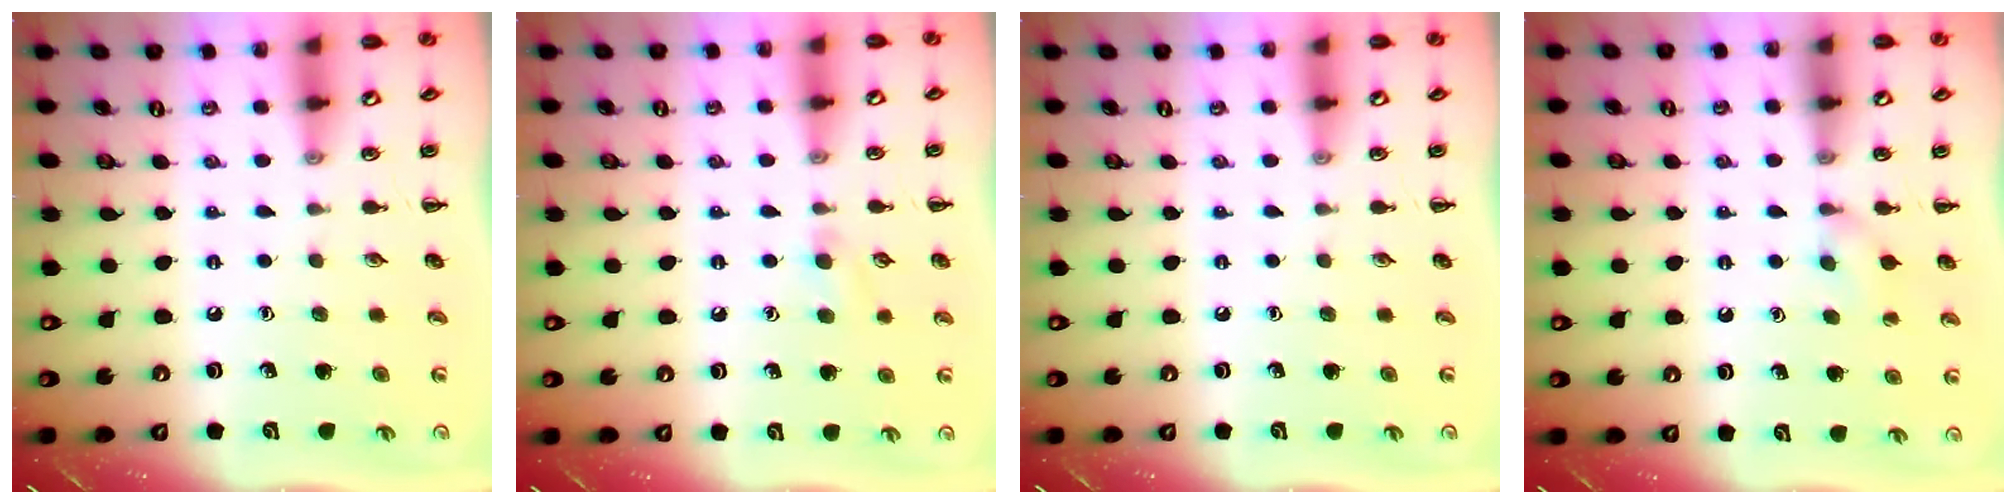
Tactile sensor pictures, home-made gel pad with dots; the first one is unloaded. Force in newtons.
{"total": 5.3, "press": 5.0, "slide": 1.9}
{"total": 0.0}
{"total": 5.4, "press": 5.0, "slide": 2.0}